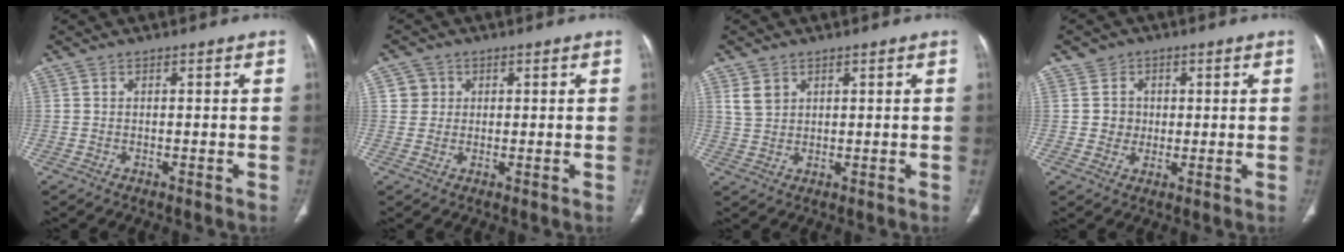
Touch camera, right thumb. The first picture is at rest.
{"total": 3.1, "force": [0.9, 2.9, 0.2], "torque": [0.021, 0.003, 0.014]}
{"total": 3.5, "force": [2.0, 2.5, 1.5], "torque": [-0.019, -0.005, 0.048]}
{"total": 4.5, "force": [0.6, 4.5, 0.5], "torque": [0.023, 0.006, 0.009]}